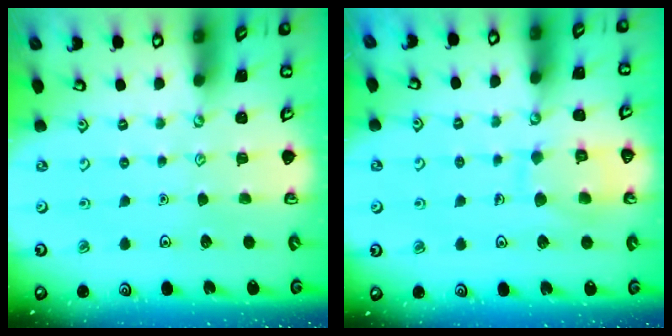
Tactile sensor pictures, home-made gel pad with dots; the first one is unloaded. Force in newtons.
{"total": 10.3, "press": 10.2, "slide": 0.9}